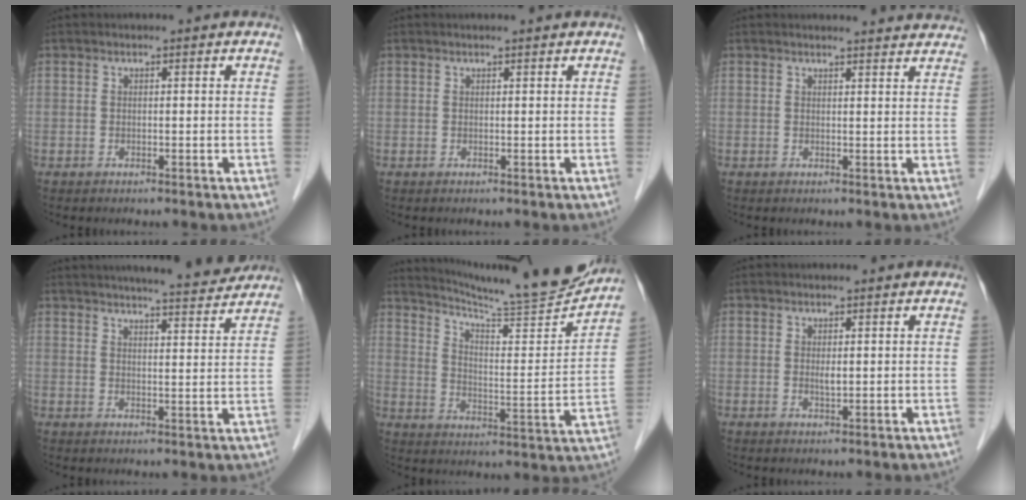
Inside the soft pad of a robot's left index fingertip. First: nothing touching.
{"total": 0.9, "force": [0.8, -0.3, 0.4], "torque": [-0.009, 0.000, 0.010]}
{"total": 8.6, "force": [8.5, 0.7, 1.7], "torque": [-0.004, -0.010, 0.070]}
{"total": 12.5, "force": [11.4, 0.6, 5.0], "torque": [-0.074, -0.008, 0.141]}
{"total": 18.4, "force": [17.4, -0.4, 6.2], "torque": [-0.102, -0.069, 0.244]}
{"total": 1.0, "force": [-0.4, 0.2, 0.9], "torque": [-0.020, -0.009, -0.005]}